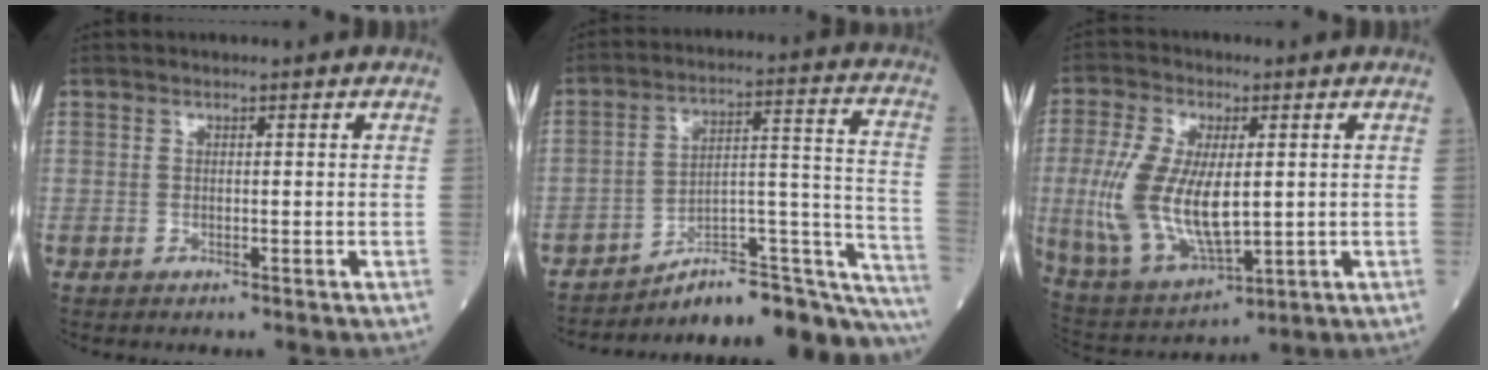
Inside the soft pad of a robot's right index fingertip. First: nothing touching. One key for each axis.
{"total": 21.1, "fx": -19.0, "fy": 3.2, "fz": 8.7, "tx": -0.053, "ty": 0.060, "tz": -0.265}
{"total": 15.2, "fx": 0.1, "fy": 6.5, "fz": 13.7, "tx": -0.295, "ty": -0.008, "tz": 0.016}